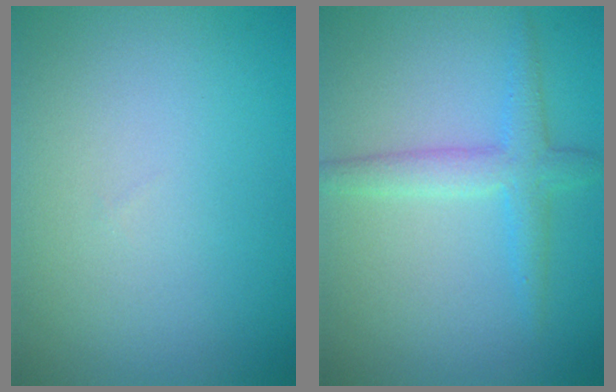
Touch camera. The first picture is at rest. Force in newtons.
{"total": 2.8, "press": 2.8, "slide": 0.1}